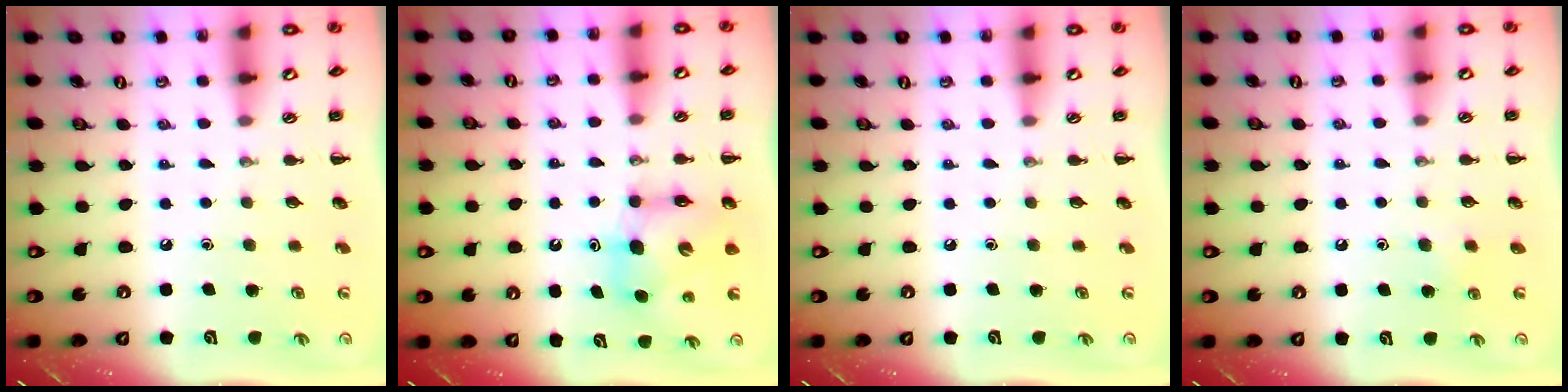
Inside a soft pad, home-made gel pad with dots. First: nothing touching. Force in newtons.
{"total": 7.3, "press": 7.3, "slide": 0.5}
{"total": 0.0}
{"total": 2.8, "press": 2.5, "slide": 1.3}